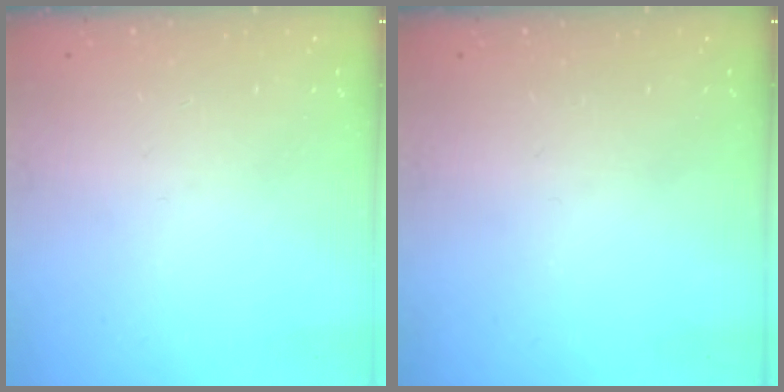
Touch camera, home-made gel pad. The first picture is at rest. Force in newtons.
{"total": 0.0}